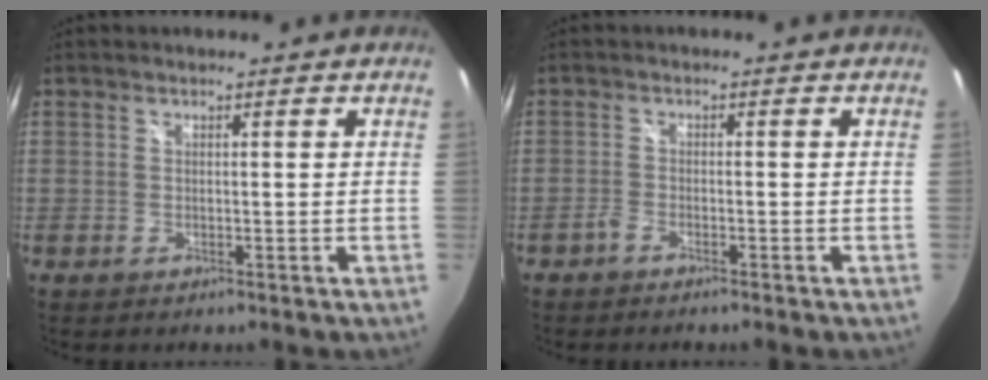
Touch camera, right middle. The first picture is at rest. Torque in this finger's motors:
{"motor_torque": [-0.18, -0.25, 0.06, 0.00]}